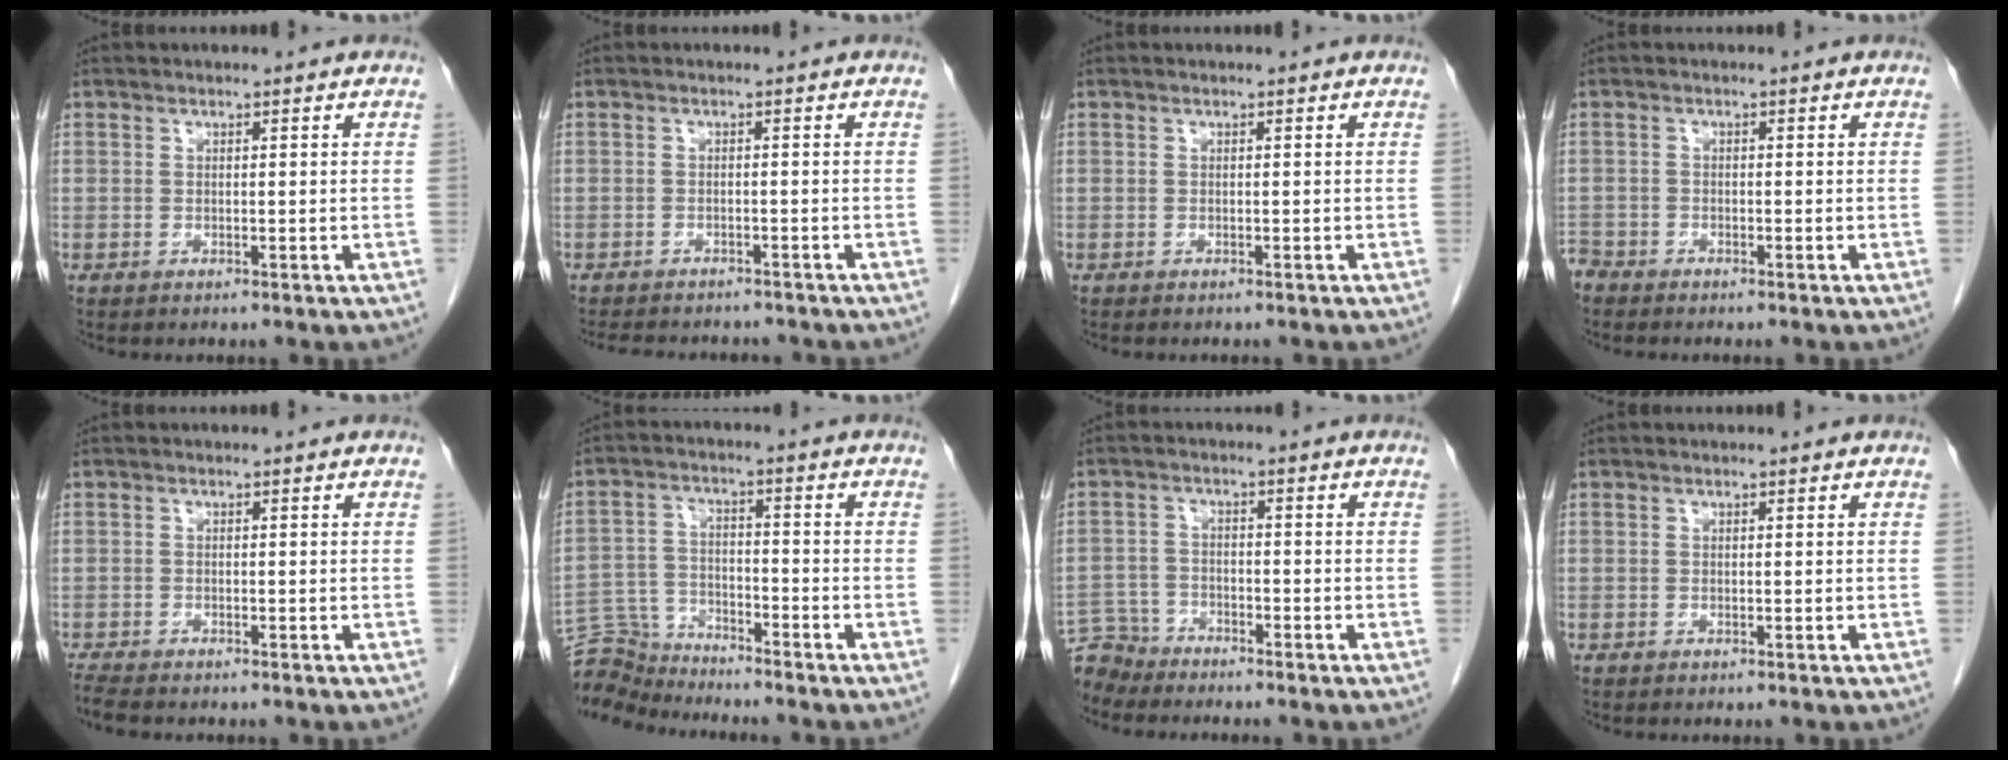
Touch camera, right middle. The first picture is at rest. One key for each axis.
{"total": 9.5, "fx": -8.5, "fy": 2.8, "fz": 3.0, "tx": -0.054, "ty": 0.000, "tz": -0.109}
{"total": 0.9, "fx": -0.8, "fy": 0.1, "fz": 0.4, "tx": -0.006, "ty": -0.002, "tz": -0.012}
{"total": 2.2, "fx": -2.1, "fy": 0.6, "fz": -0.1, "tx": 0.000, "ty": -0.005, "tz": -0.040}
{"total": 3.1, "fx": -2.8, "fy": 0.4, "fz": 1.3, "tx": -0.028, "ty": -0.012, "tz": -0.050}
{"total": 8.0, "fx": -8.0, "fy": 0.7, "fz": -0.1, "tx": -0.009, "ty": 0.001, "tz": -0.152}
{"total": 5.0, "fx": -4.8, "fy": 1.2, "fz": -0.7, "tx": 0.015, "ty": -0.003, "tz": -0.091}
{"total": 0.0}